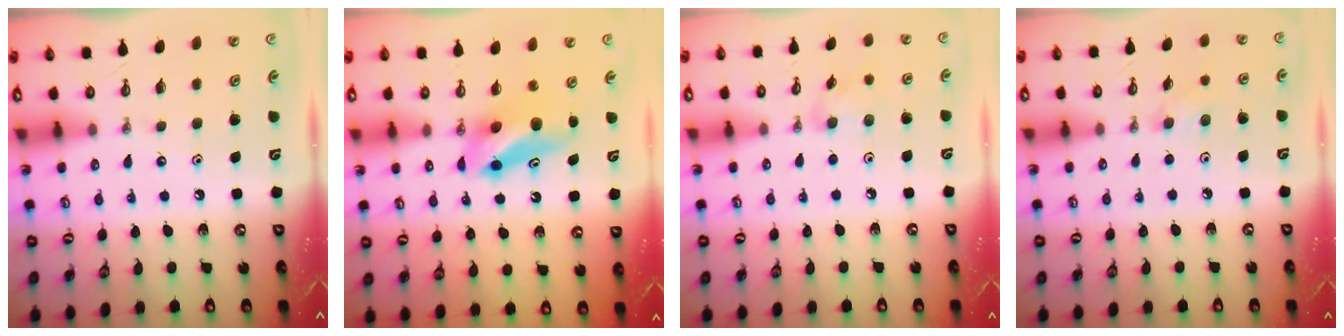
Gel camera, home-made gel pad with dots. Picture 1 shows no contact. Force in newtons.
{"total": 8.6, "press": 7.8, "slide": 3.6}
{"total": 6.1, "press": 6.0, "slide": 1.0}
{"total": 5.0, "press": 4.7, "slide": 1.9}